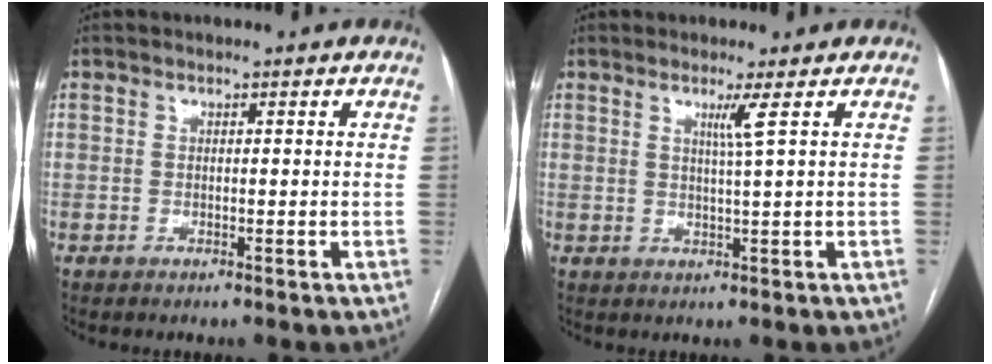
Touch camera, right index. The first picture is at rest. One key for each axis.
{"total": 2.4, "fx": 1.1, "fy": -1.1, "fz": 1.9, "tx": -0.039, "ty": -0.010, "tz": 0.024}